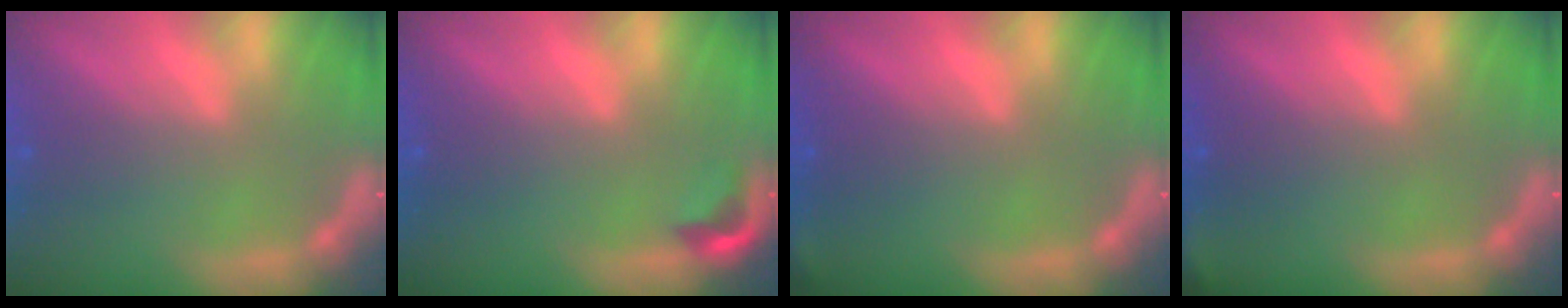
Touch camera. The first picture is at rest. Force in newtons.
{"total": 1.9}
{"total": 0.9}
{"total": 1.9}